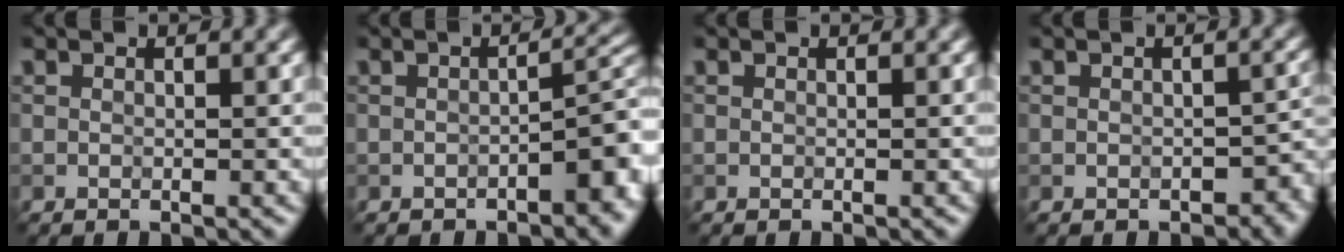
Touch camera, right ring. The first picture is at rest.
{"total": 3.9, "force": [-1.5, 1.6, 3.3], "torque": [-0.038, 0.011, -0.024]}
{"total": 0.0}
{"total": 2.9, "force": [-1.1, 2.0, 1.9], "torque": [-0.011, -0.003, -0.012]}